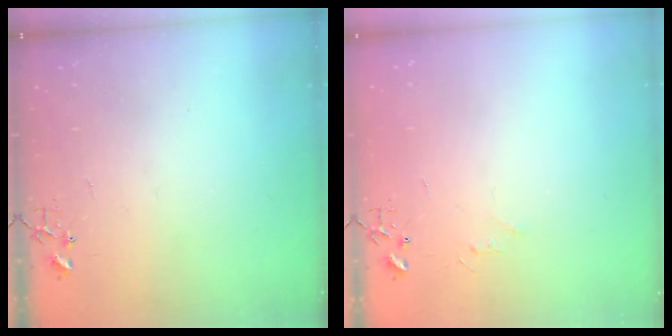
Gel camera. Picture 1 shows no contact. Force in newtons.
{"total": 3.5, "press": 3.4, "slide": 0.4}